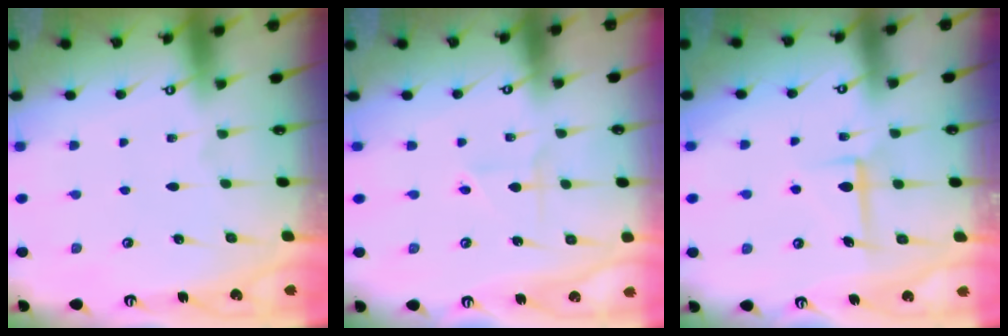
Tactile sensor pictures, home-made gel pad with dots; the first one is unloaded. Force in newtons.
{"total": 1.9, "press": 1.6, "slide": 0.9}
{"total": 5.9, "press": 5.8, "slide": 0.4}